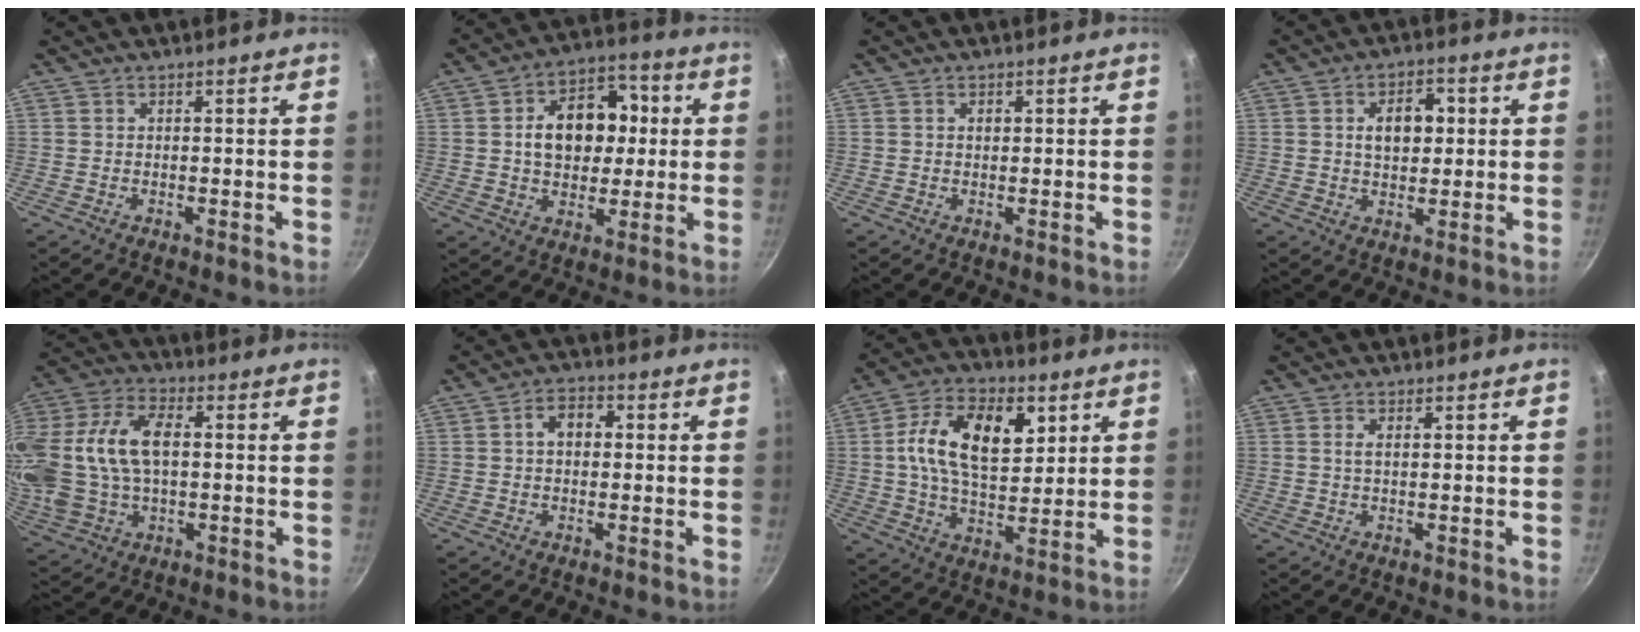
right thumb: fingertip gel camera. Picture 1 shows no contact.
{"total": 14.2, "force": [1.7, 10.0, 10.0], "torque": [-0.113, 0.021, 0.022]}
{"total": 0.9, "force": [0.3, 0.7, 0.6], "torque": [-0.004, 0.001, 0.005]}
{"total": 7.4, "force": [1.4, 4.7, 5.5], "torque": [-0.061, 0.004, 0.020]}
{"total": 24.6, "force": [1.7, 15.1, 19.3], "torque": [-0.466, 0.024, 0.043]}
{"total": 4.7, "force": [0.5, 3.3, 3.4], "torque": [-0.043, 0.017, 0.001]}
{"total": 16.4, "force": [4.5, 9.2, 12.7], "torque": [-0.199, -0.004, 0.079]}
{"total": 1.3, "force": [0.4, 0.5, 1.1], "torque": [-0.027, 0.006, 0.011]}